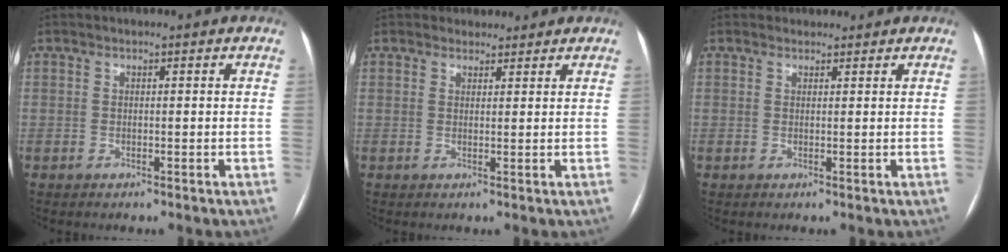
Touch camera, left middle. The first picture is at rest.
{"total": 3.5, "force": [3.2, 1.5, 0.0], "torque": [0.008, 0.018, 0.044]}
{"total": 1.3, "force": [1.2, 0.6, -0.2], "torque": [0.002, 0.012, 0.017]}